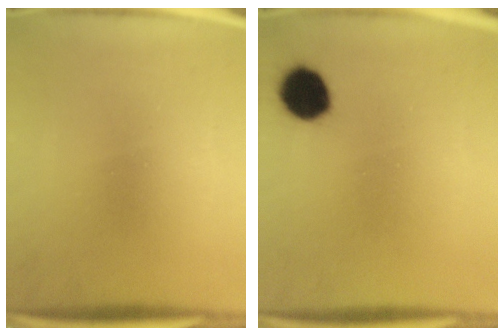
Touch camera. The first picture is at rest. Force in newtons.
{"total": 8.0}